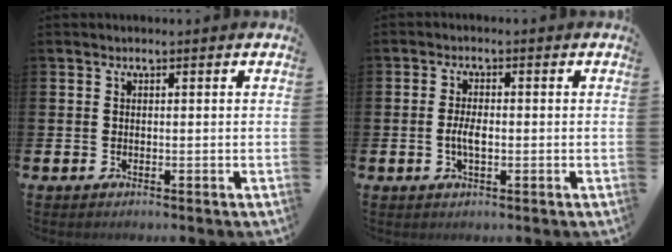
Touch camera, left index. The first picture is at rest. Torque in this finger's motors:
{"motor_torque": [0.64, 0.22, 0.12, 0.12]}